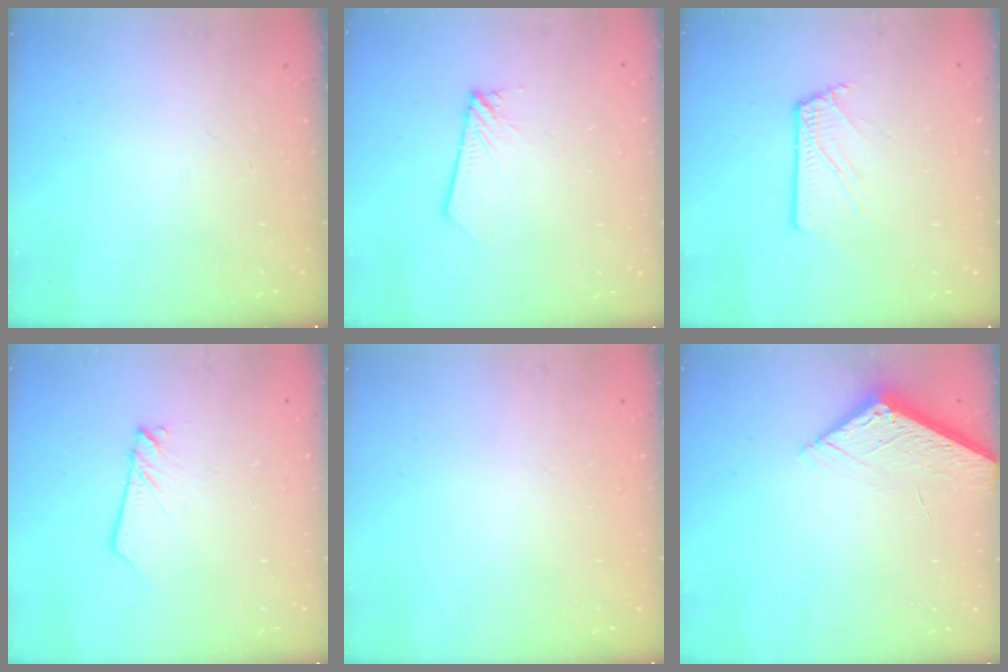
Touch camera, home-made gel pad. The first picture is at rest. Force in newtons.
{"total": 1.9, "press": 1.9, "slide": 0.1}
{"total": 2.4, "press": 2.4, "slide": 0.1}
{"total": 2.1, "press": 2.1, "slide": 0.2}
{"total": 0.0}
{"total": 6.0, "press": 6.0, "slide": 0.6}